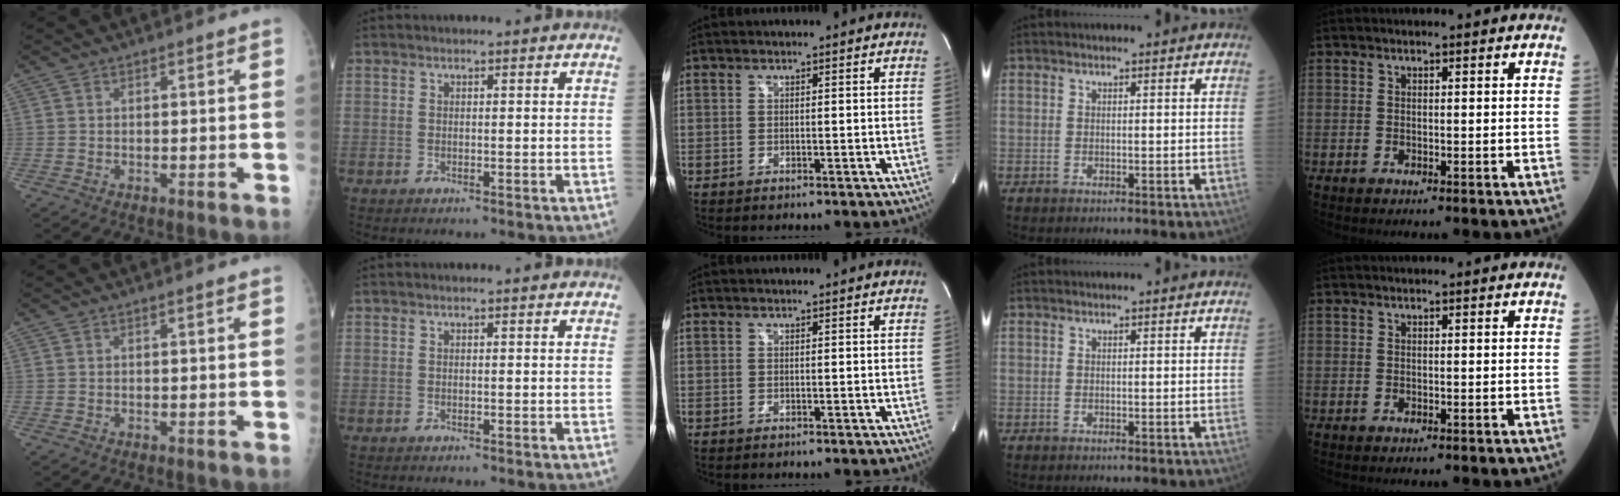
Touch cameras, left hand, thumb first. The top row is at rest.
{}